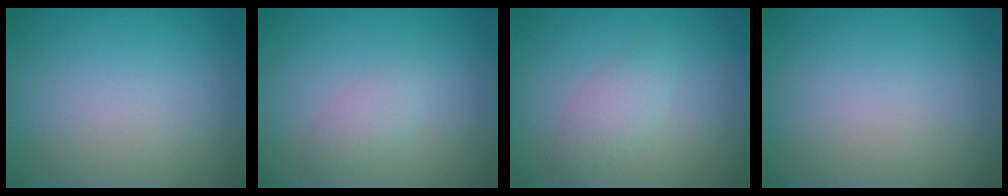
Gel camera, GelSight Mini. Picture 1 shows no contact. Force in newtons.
{"total": 1.7, "press": 1.7, "slide": 0.0}
{"total": 2.1, "press": 2.1, "slide": 0.1}
{"total": 0.0}